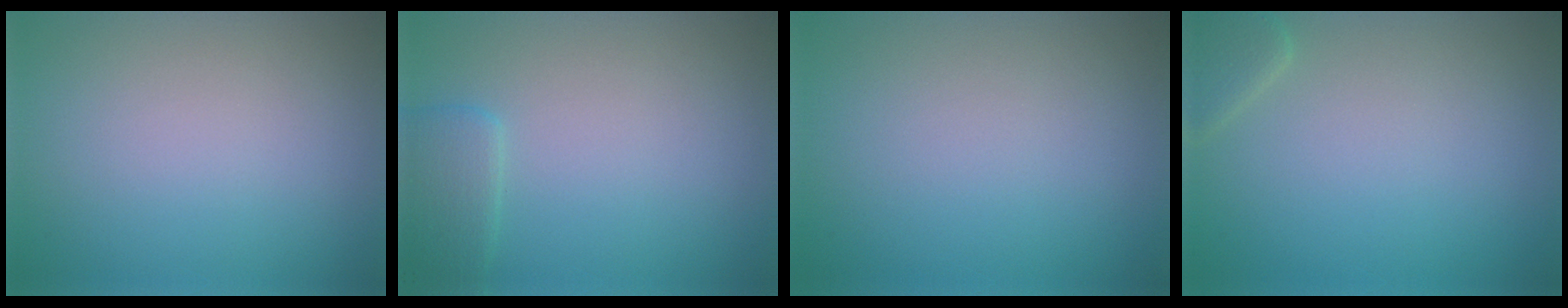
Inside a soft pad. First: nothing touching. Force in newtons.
{"total": 1.9, "press": 1.9, "slide": 0.2}
{"total": 0.0}
{"total": 1.7, "press": 1.7, "slide": 0.2}